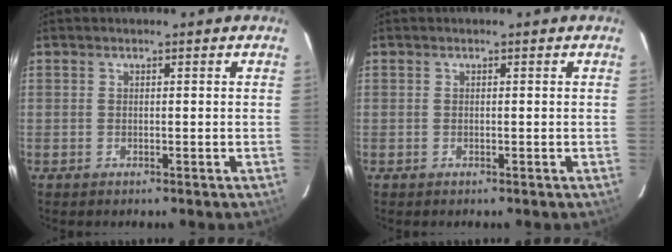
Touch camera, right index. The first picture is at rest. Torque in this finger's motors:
{"motor_torque": [0.06, 0.02, 0.02, 0.01]}